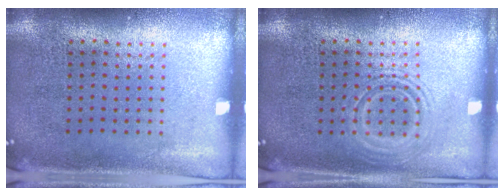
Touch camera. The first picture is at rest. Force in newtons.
{"total": 2.4, "press": 2.4, "slide": 0.4}